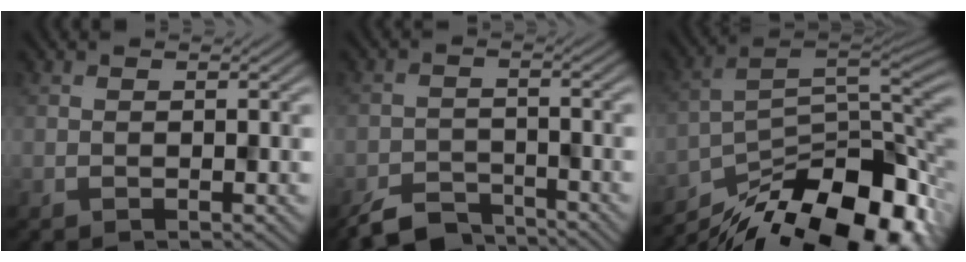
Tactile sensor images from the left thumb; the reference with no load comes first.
{"total": 5.0, "force": [-4.5, 1.6, 1.6], "torque": [-0.027, -0.005, -0.083]}
{"total": 16.9, "force": [-12.2, 6.4, 9.9], "torque": [-0.175, -0.023, -0.190]}